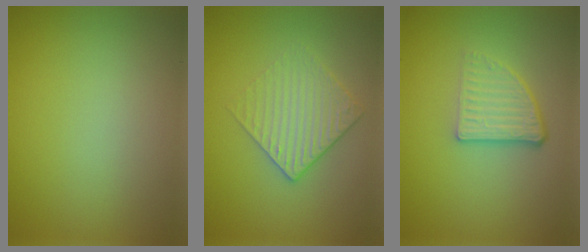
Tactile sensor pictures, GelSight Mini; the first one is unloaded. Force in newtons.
{"total": 2.9, "press": 2.6, "slide": 1.4}
{"total": 3.8, "press": 2.5, "slide": 2.9}